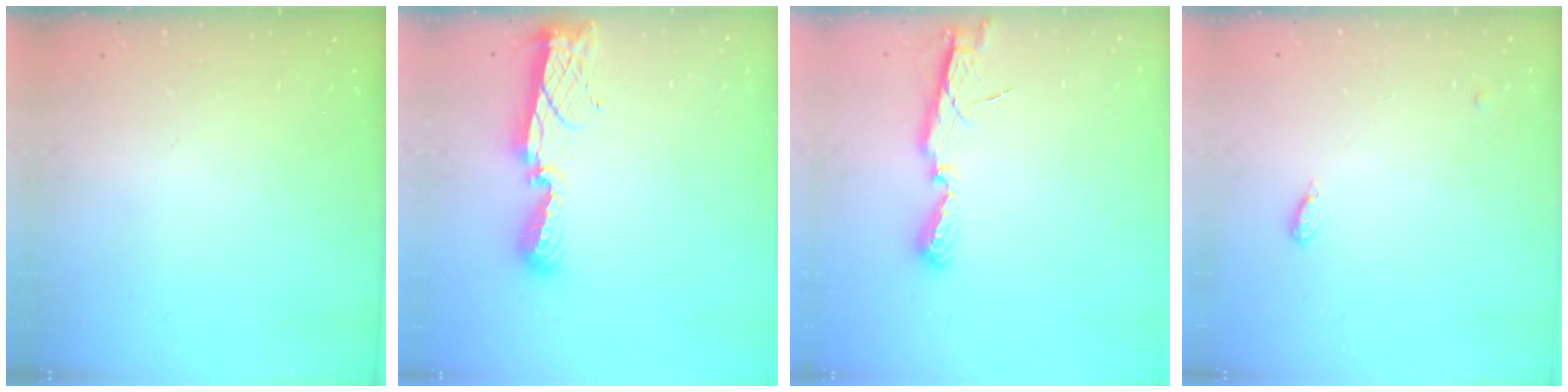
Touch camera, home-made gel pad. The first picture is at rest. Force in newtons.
{"total": 8.4, "press": 8.4, "slide": 0.8}
{"total": 6.5, "press": 6.5, "slide": 0.5}
{"total": 4.0, "press": 3.9, "slide": 0.7}